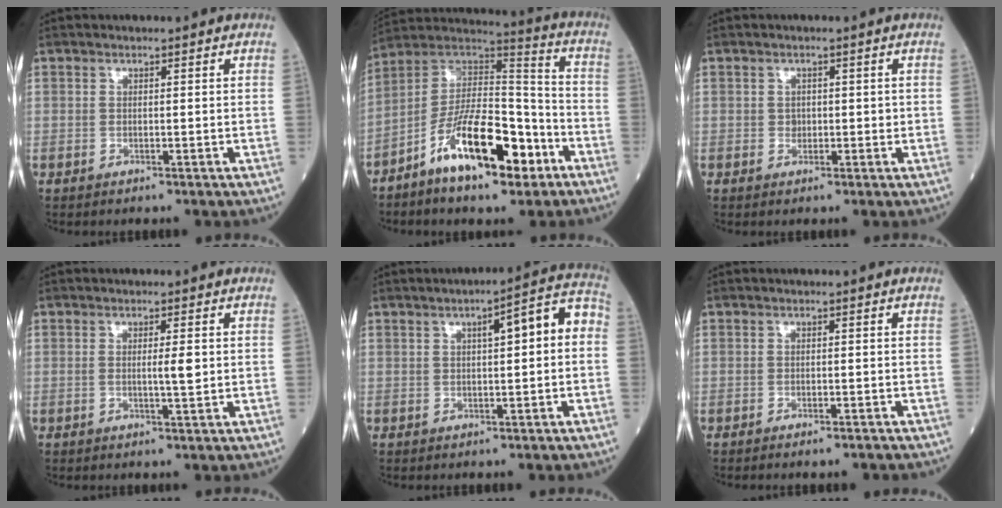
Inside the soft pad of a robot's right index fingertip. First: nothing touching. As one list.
[{"total": 16.1, "force": [-8.0, 5.2, 13.0], "torque": [-0.227, 0.012, -0.134]}, {"total": 1.5, "force": [0.1, 1.3, 0.7], "torque": [-0.009, 0.002, 0.001]}, {"total": 2.4, "force": [0.1, 0.1, 2.4], "torque": [-0.041, -0.001, 0.000]}, {"total": 7.1, "force": [0.9, 1.5, 6.9], "torque": [-0.090, 0.034, 0.006]}, {"total": 2.3, "force": [-2.0, 0.4, 1.0], "torque": [-0.010, -0.003, -0.024]}]